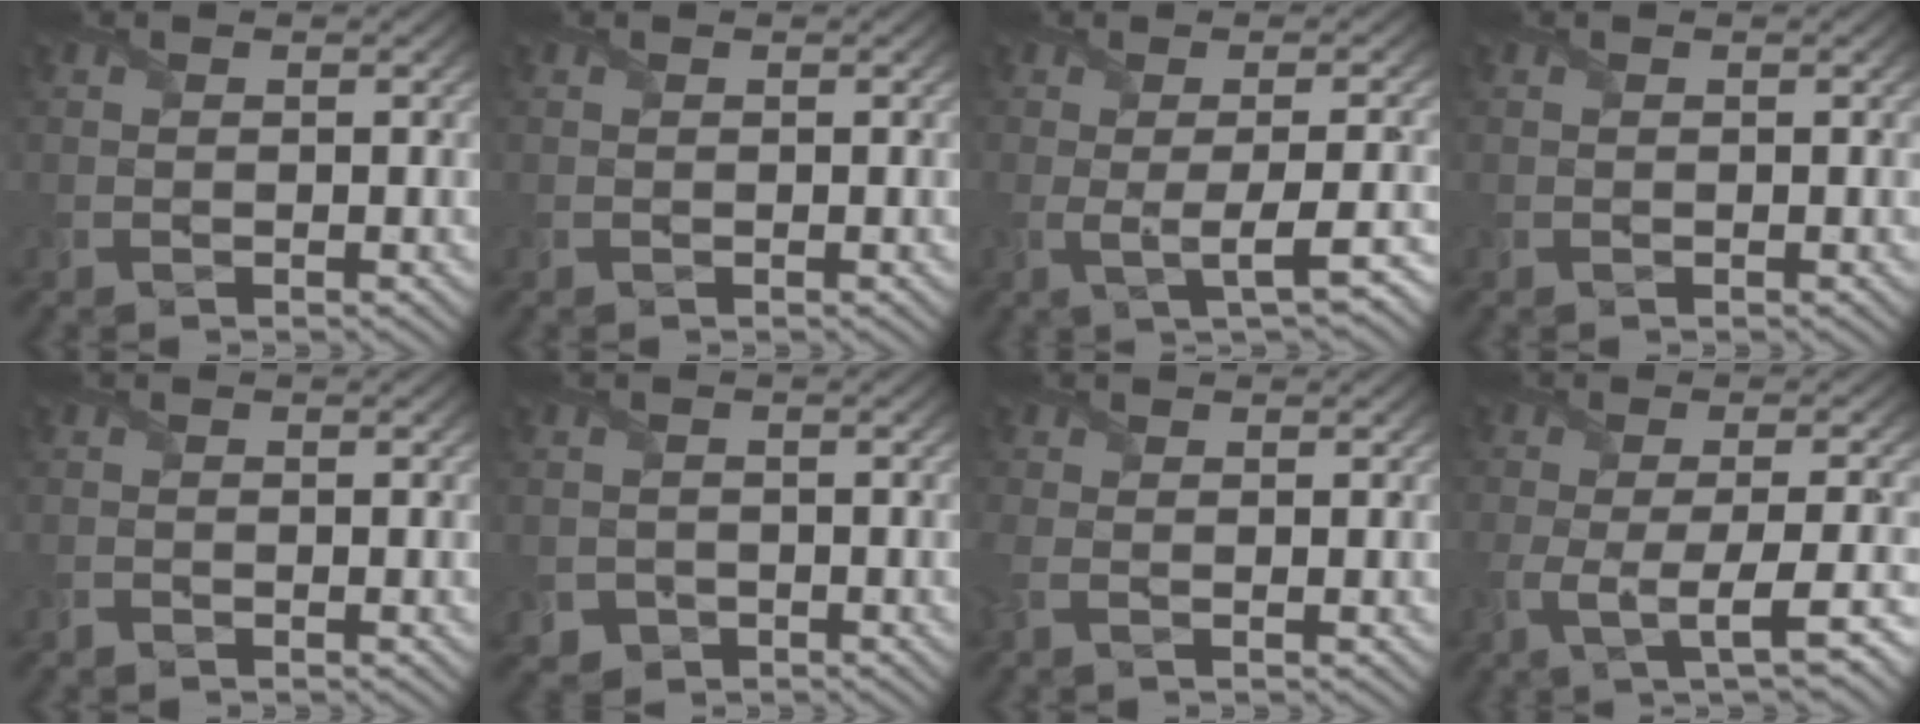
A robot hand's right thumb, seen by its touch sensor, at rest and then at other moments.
{"total": 0.0}
{"total": 5.0, "force": [-1.0, 0.9, 4.8], "torque": [-0.079, 0.001, -0.018]}
{"total": 0.0}
{"total": 0.7, "force": [-0.7, 0.1, -0.2], "torque": [0.003, -0.001, -0.014]}
{"total": 2.1, "force": [-1.3, 1.6, 0.1], "torque": [0.001, -0.008, -0.024]}
{"total": 1.3, "force": [-0.2, 0.4, 1.3], "torque": [-0.040, -0.002, -0.013]}
{"total": 6.6, "force": [-2.5, 1.4, 5.9], "torque": [-0.094, -0.002, -0.045]}